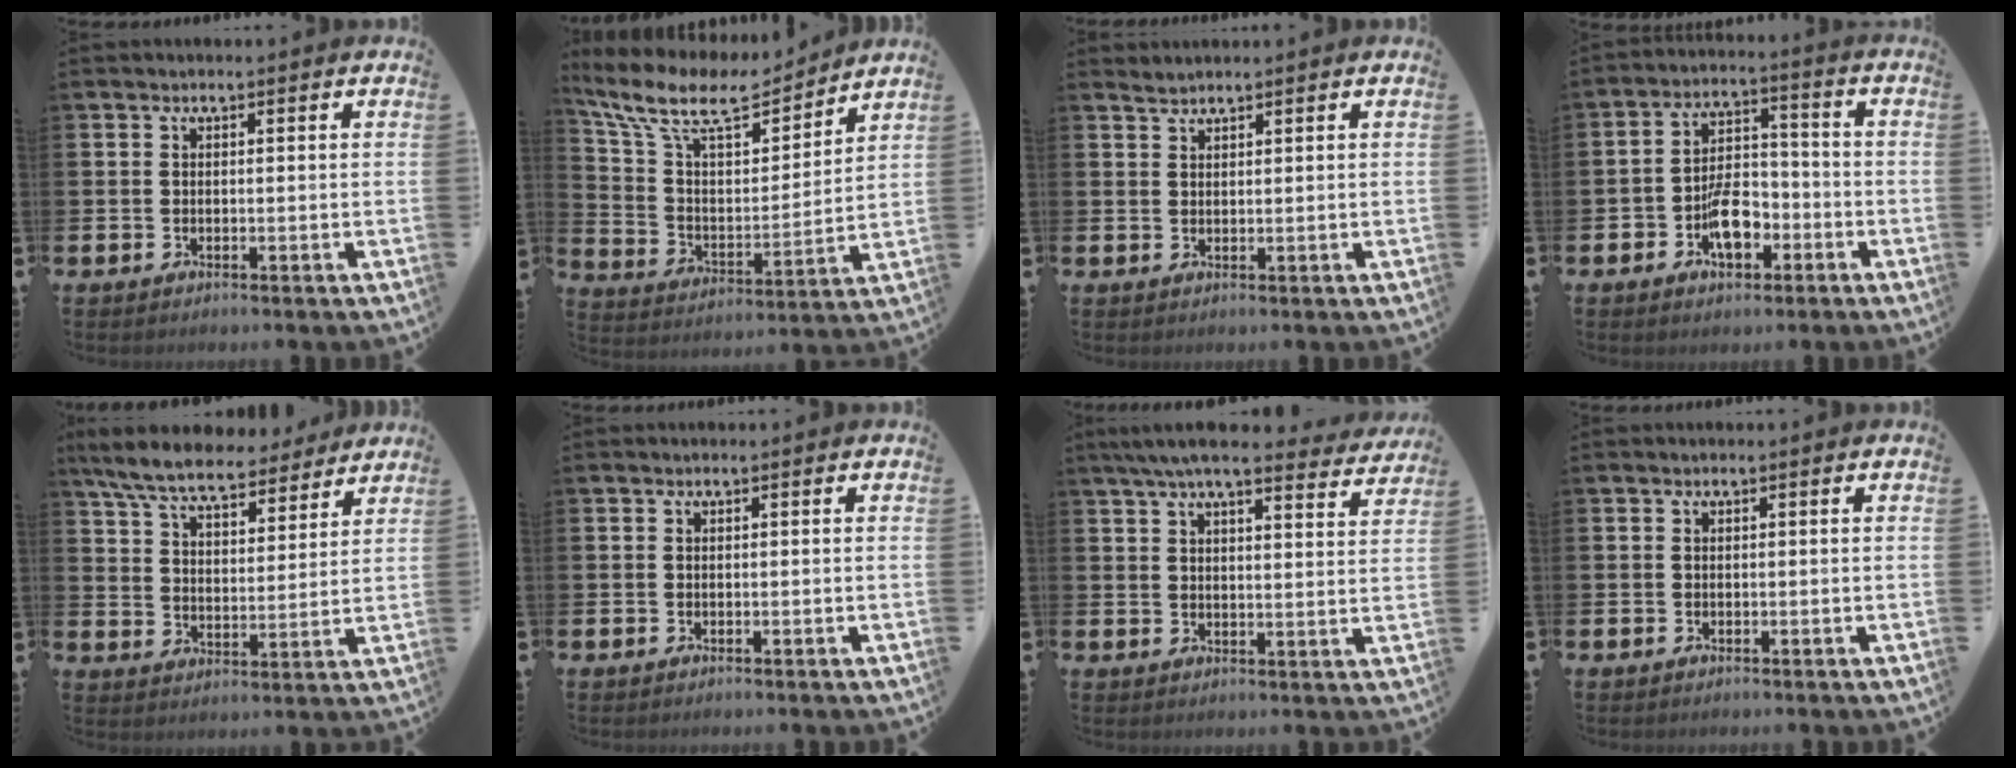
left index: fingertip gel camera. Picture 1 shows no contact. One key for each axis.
{"total": 11.2, "fx": 9.5, "fy": 3.5, "fz": 4.7, "tx": -0.130, "ty": -0.059, "tz": 0.163}
{"total": 1.4, "fx": 1.4, "fy": 0.1, "fz": 0.0, "tx": 0.002, "ty": 0.000, "tz": 0.027}
{"total": 7.1, "fx": -3.0, "fy": 4.1, "fz": 4.9, "tx": -0.084, "ty": 0.016, "tz": -0.055}
{"total": 8.2, "fx": 7.4, "fy": 1.9, "fz": 2.8, "tx": -0.089, "ty": -0.036, "tz": 0.133}
{"total": 0.0}
{"total": 7.3, "fx": 6.6, "fy": 1.1, "fz": 2.9, "tx": -0.065, "ty": -0.029, "tz": 0.117}
{"total": 0.0}